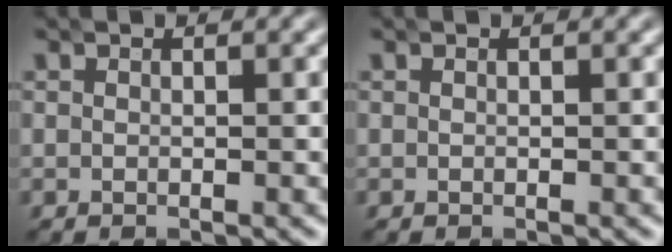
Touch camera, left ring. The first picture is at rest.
{"total": 0.0}